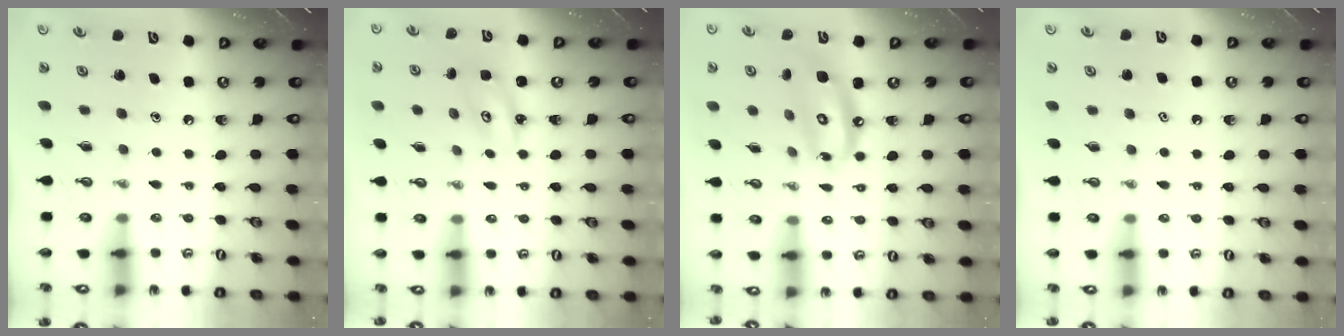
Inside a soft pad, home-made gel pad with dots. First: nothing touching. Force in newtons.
{"total": 3.0, "press": 3.0, "slide": 0.2}
{"total": 12.3, "press": 12.2, "slide": 1.9}
{"total": 0.8, "press": 0.2, "slide": 0.7}